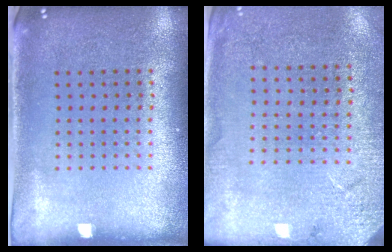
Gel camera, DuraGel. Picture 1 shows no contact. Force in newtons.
{"total": 2.6, "press": 2.5, "slide": 0.5}